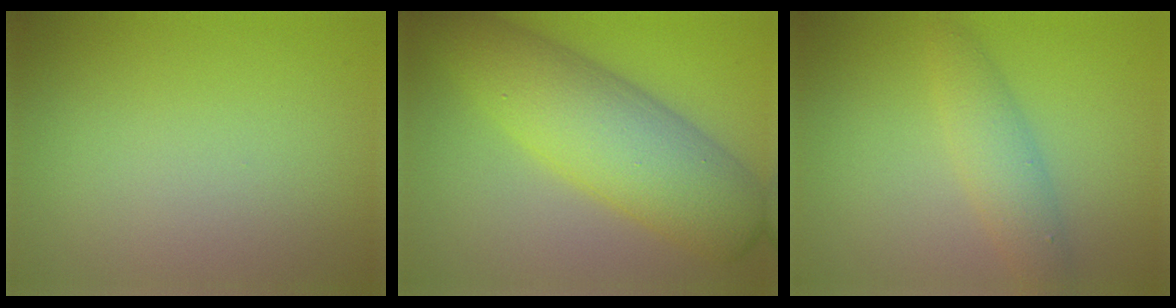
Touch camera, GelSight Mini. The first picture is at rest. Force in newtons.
{"total": 8.7, "press": 8.7, "slide": 0.1}
{"total": 2.8, "press": 2.8, "slide": 0.1}